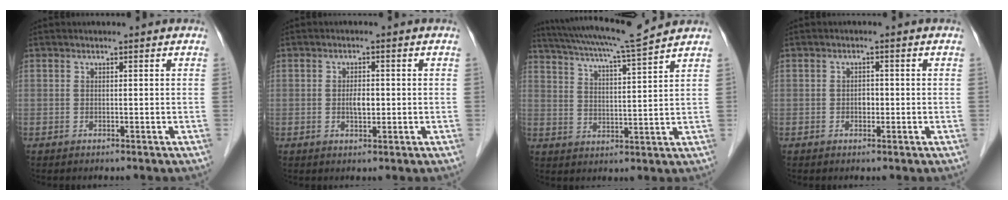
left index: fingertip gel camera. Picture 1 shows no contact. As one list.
[{"total": 2.4, "force": [-0.2, 1.1, 2.1], "torque": [-0.040, 0.002, -0.002]}, {"total": 12.5, "force": [11.1, -1.3, 5.5], "torque": [-0.104, 0.002, 0.176]}, {"total": 1.5, "force": [-0.3, 1.0, 1.0], "torque": [-0.015, 0.004, -0.005]}]